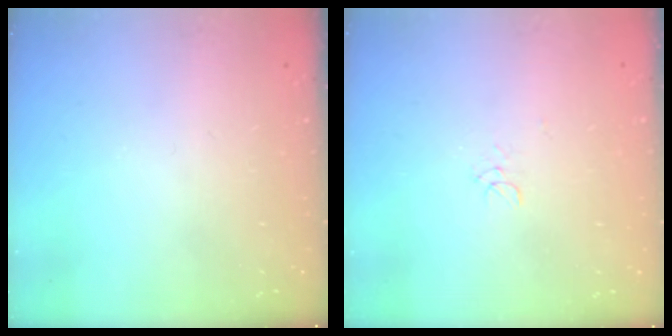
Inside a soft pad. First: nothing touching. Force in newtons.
{"total": 3.1, "press": 3.1, "slide": 0.2}